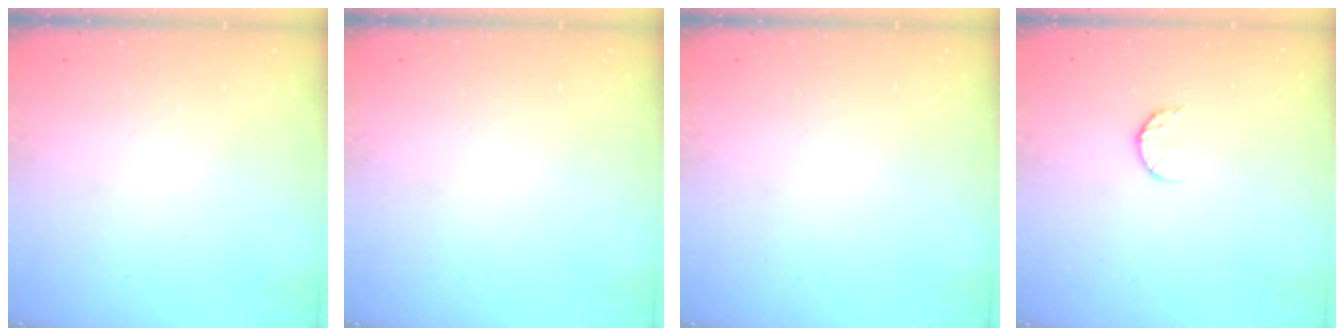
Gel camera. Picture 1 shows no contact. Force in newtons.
{"total": 0.0}
{"total": 0.0}
{"total": 6.0, "press": 5.9, "slide": 0.6}